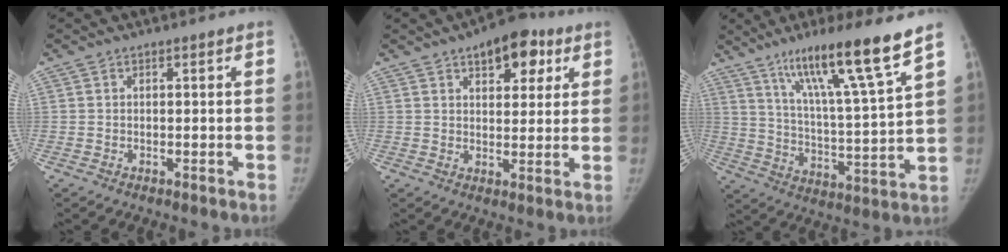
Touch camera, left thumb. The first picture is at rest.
{"total": 10.7, "force": [5.5, 5.7, 7.1], "torque": [-0.058, -0.011, 0.071]}
{"total": 17.2, "force": [11.5, 0.1, 12.7], "torque": [-0.201, -0.059, 0.193]}